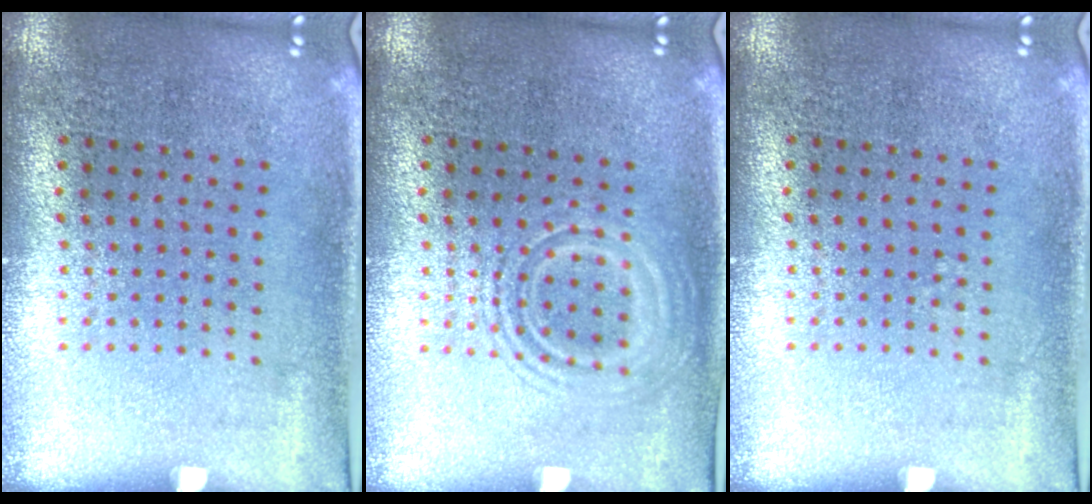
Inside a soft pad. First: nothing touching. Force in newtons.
{"total": 2.4, "press": 2.4, "slide": 0.4}
{"total": 0.0}